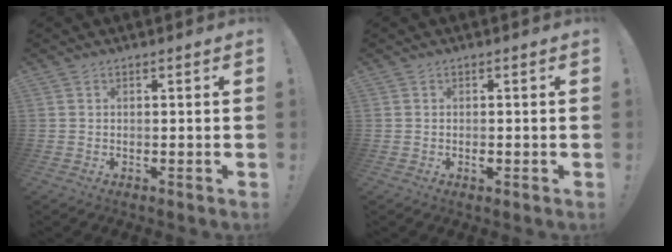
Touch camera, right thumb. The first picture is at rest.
{"total": 1.0, "force": [-0.6, 0.5, 0.6], "torque": [-0.001, -0.002, -0.011]}